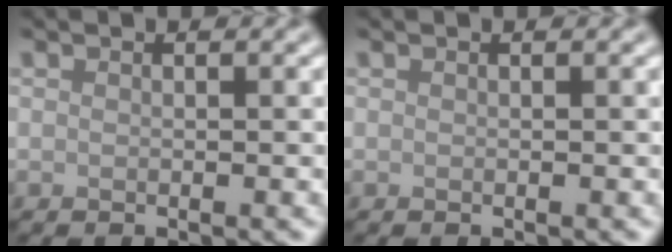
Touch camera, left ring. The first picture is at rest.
{"total": 0.0}